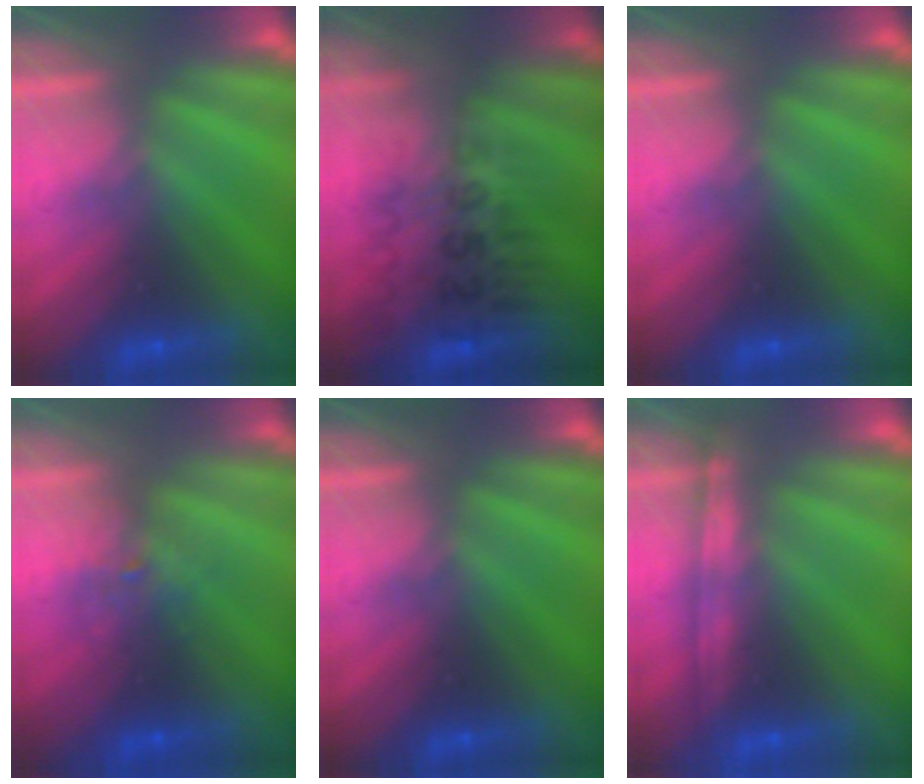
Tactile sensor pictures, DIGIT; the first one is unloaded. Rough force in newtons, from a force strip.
{"total": 2.8}
{"total": 0.0}
{"total": 2.1}
{"total": 0.0}
{"total": 1.2}